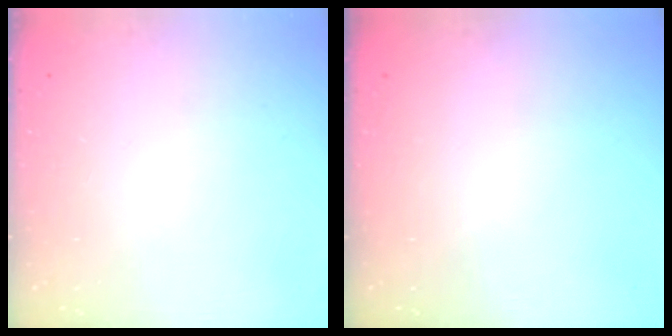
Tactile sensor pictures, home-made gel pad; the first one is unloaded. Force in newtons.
{"total": 0.0}